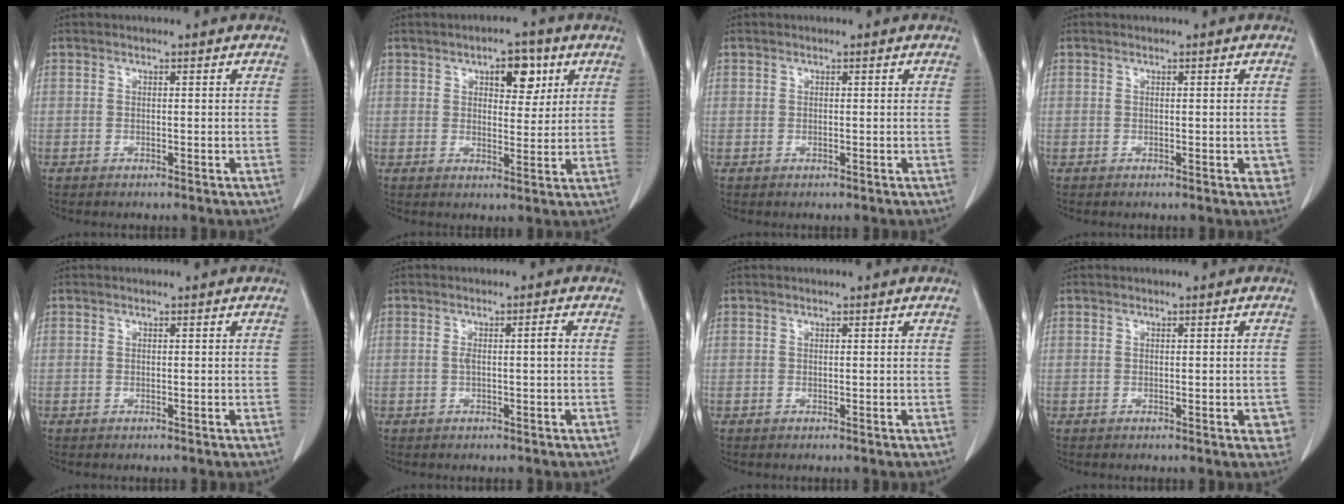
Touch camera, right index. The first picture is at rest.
{"total": 5.9, "force": [2.8, 2.8, 4.3], "torque": [-0.056, 0.006, 0.041]}
{"total": 0.0}
{"total": 2.0, "force": [-0.2, 1.1, 1.6], "torque": [-0.009, 0.004, 0.001]}
{"total": 0.0}
{"total": 2.1, "force": [0.0, 0.1, 2.1], "torque": [-0.039, 0.005, 0.002]}
{"total": 0.0}
{"total": 2.6, "force": [-0.6, 1.2, 2.2], "torque": [-0.014, 0.004, -0.001]}